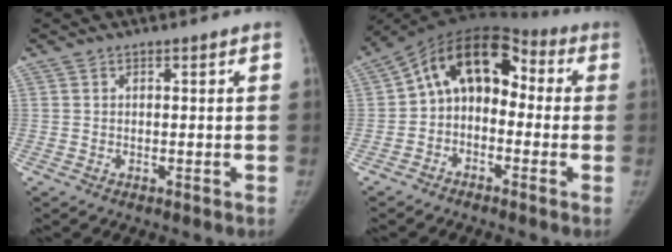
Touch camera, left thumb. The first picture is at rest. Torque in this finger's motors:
{"motor_torque": [-0.42, 1.54, 0.91, 0.57, 0.15]}